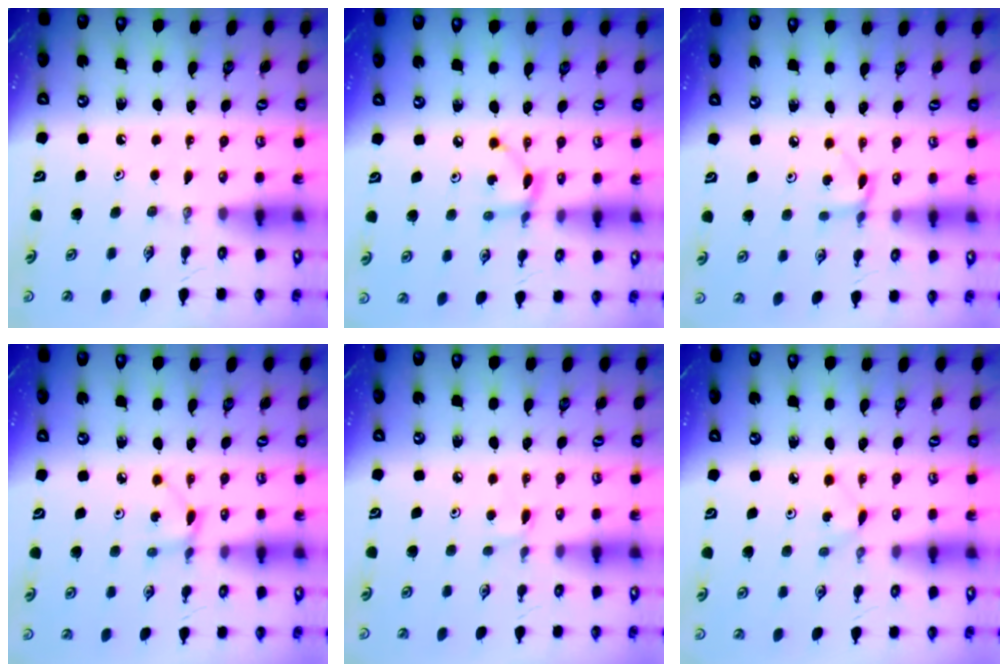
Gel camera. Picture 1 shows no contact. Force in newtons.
{"total": 5.1, "press": 5.0, "slide": 0.2}
{"total": 3.5, "press": 3.5, "slide": 0.4}
{"total": 2.0, "press": 2.0, "slide": 0.2}
{"total": 1.9, "press": 1.9, "slide": 0.2}
{"total": 2.6, "press": 2.6, "slide": 0.2}